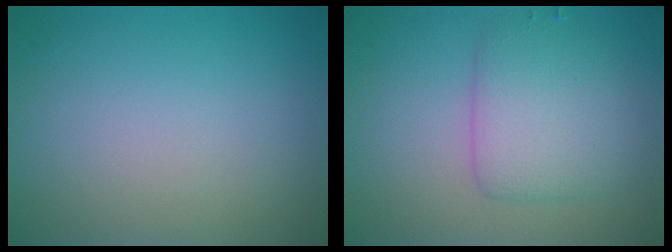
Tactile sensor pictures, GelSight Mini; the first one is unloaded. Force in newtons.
{"total": 4.3, "press": 4.3, "slide": 0.0}